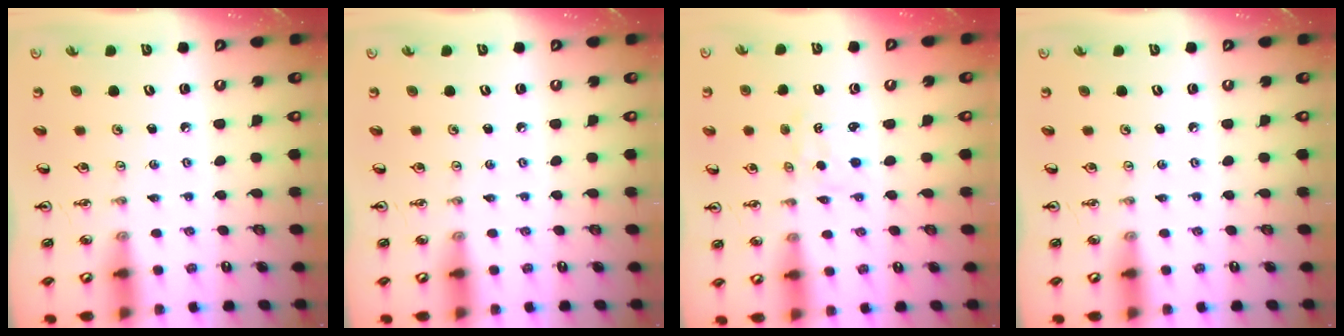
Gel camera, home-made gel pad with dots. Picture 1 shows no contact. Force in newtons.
{"total": 0.0}
{"total": 1.0, "press": 0.9, "slide": 0.3}
{"total": 0.0}